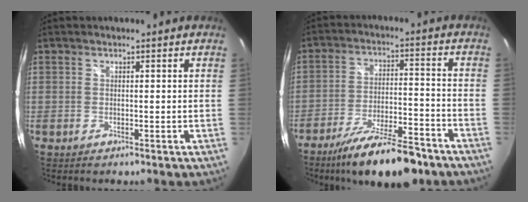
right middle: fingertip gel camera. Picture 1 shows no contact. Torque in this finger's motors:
{"motor_torque": [1.17, -0.97, 0.34, 0.15]}